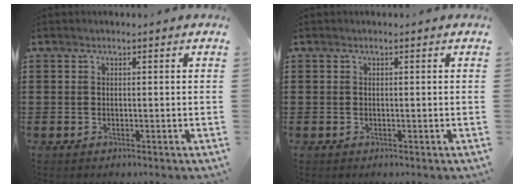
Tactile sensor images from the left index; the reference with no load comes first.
{"total": 0.0}